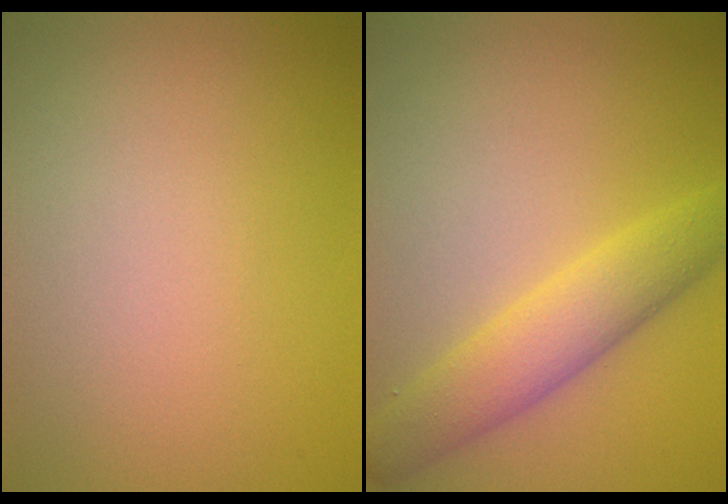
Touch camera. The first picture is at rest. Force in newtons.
{"total": 4.6, "press": 4.6, "slide": 0.0}